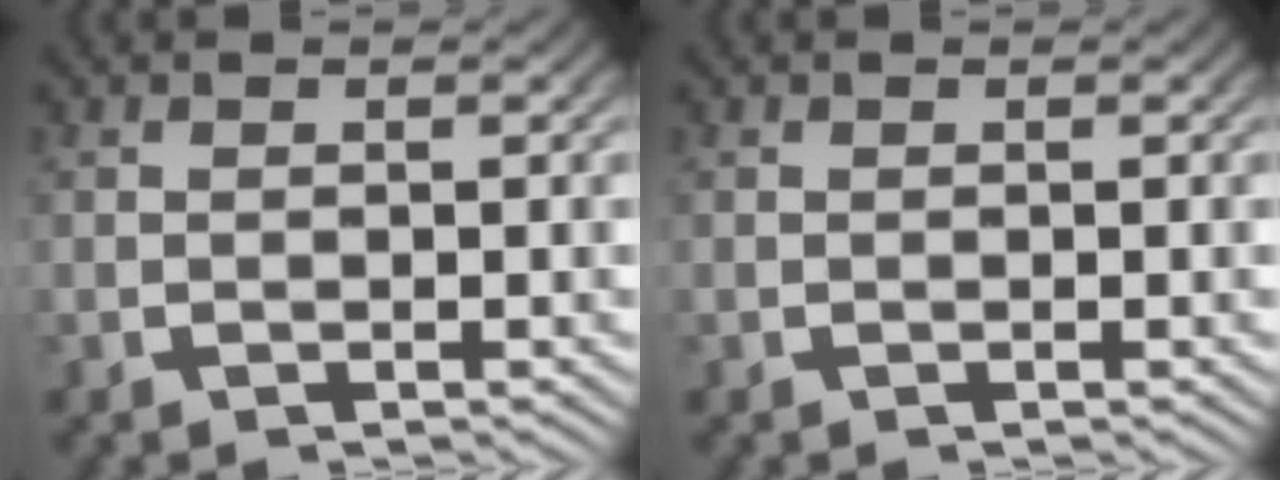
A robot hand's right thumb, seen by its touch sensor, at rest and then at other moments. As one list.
[{"total": 0.0}]